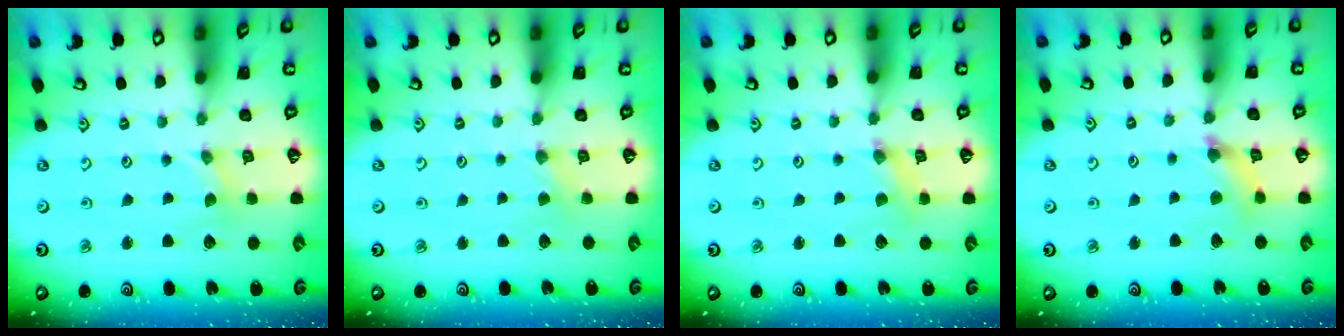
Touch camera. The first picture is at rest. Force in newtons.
{"total": 2.2, "press": 2.2, "slide": 0.4}
{"total": 1.7, "press": 1.7, "slide": 0.3}
{"total": 5.7, "press": 5.7, "slide": 0.5}